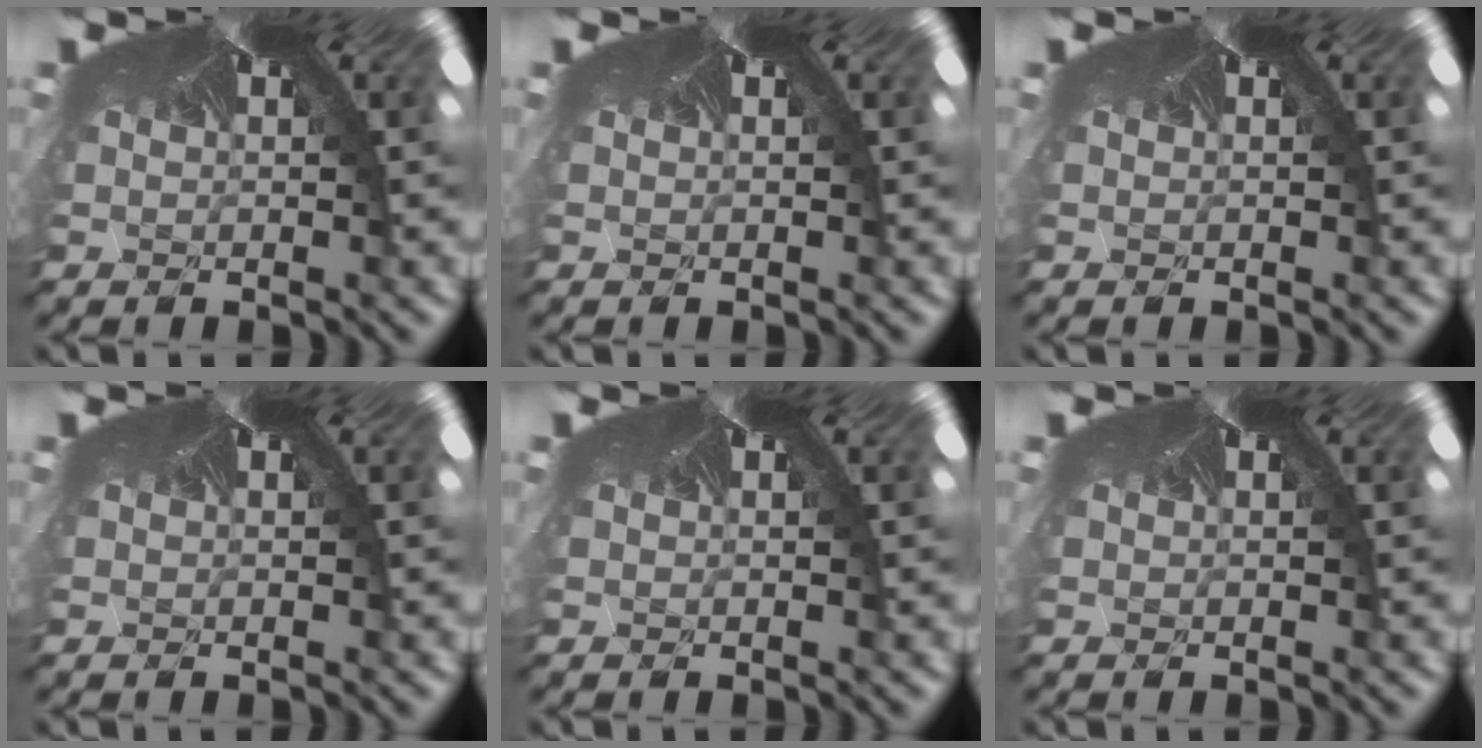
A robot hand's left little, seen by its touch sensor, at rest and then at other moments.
{"total": 0.0}
{"total": 0.0}
{"total": 0.0}
{"total": 0.0}
{"total": 0.0}